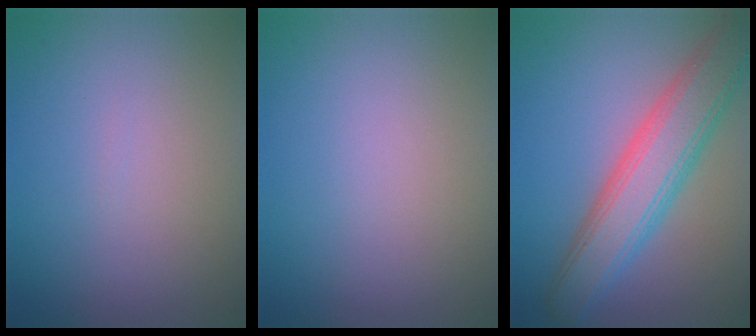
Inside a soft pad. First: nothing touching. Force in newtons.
{"total": 0.0}
{"total": 7.2, "press": 7.2, "slide": 0.3}